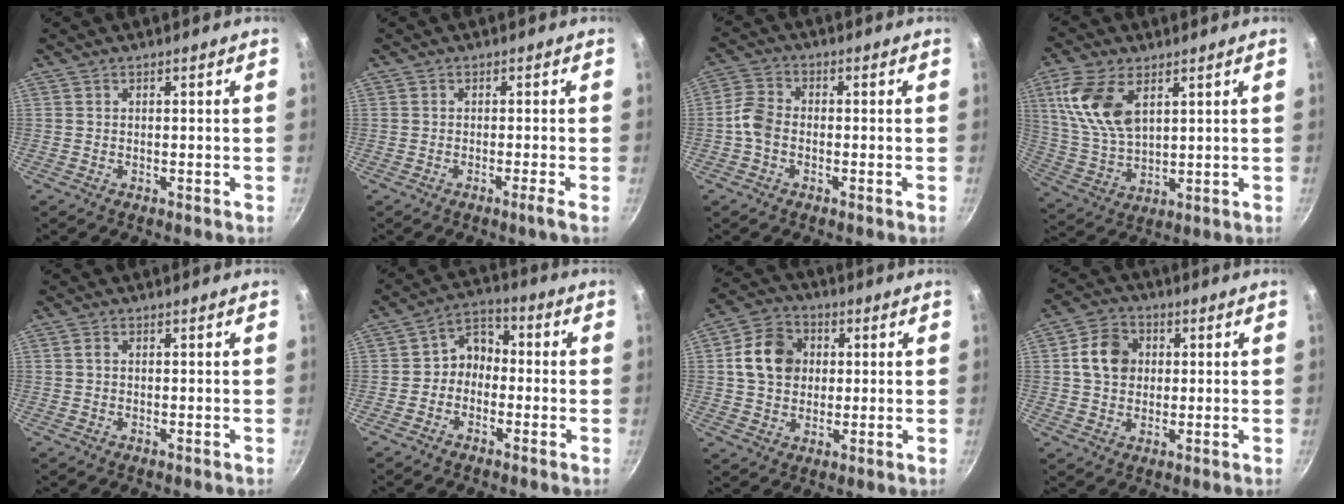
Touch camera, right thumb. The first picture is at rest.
{"total": 1.7, "force": [-1.0, -0.5, 1.3], "torque": [-0.033, 0.003, -0.022]}
{"total": 4.9, "force": [-1.5, 3.4, 3.1], "torque": [-0.063, 0.022, -0.042]}
{"total": 13.2, "force": [5.0, 7.3, 9.8], "torque": [-0.189, -0.017, 0.108]}
{"total": 0.9, "force": [0.1, 0.6, 0.6], "torque": [-0.009, 0.002, 0.001]}
{"total": 6.2, "force": [-1.2, 5.1, 3.3], "torque": [-0.017, 0.032, -0.037]}
{"total": 10.8, "force": [1.8, 8.9, 5.9], "torque": [-0.081, 0.011, 0.019]}
{"total": 8.4, "force": [1.4, 6.9, 4.5], "torque": [-0.055, 0.012, 0.015]}